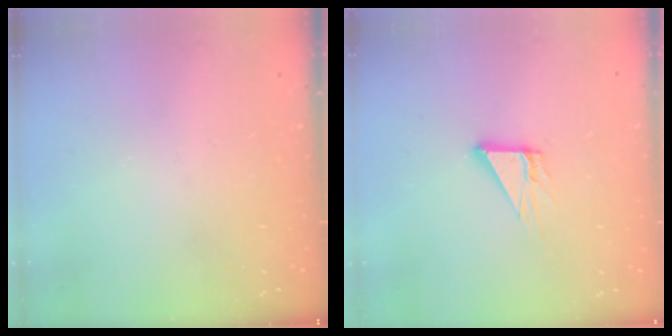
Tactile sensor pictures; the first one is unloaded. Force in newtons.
{"total": 4.8, "press": 4.8, "slide": 0.2}